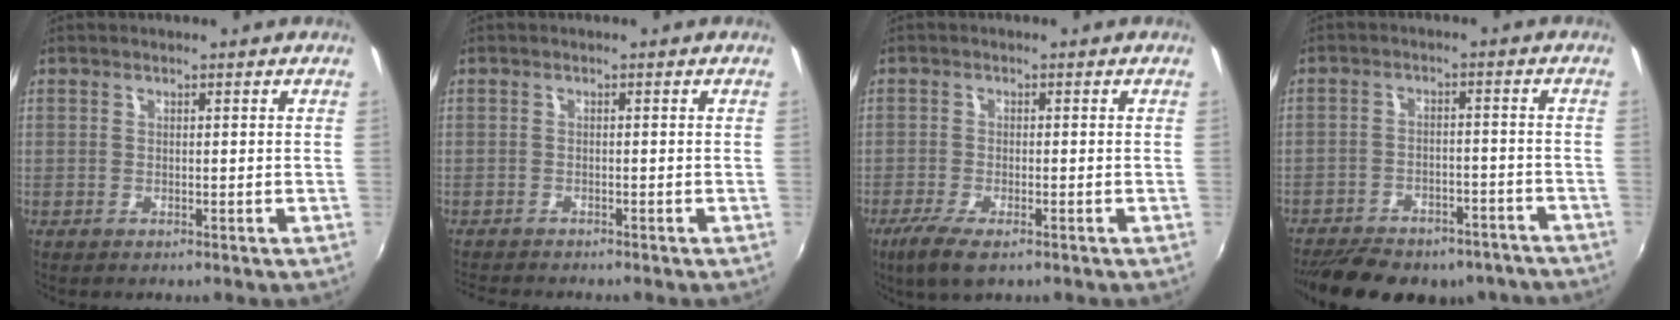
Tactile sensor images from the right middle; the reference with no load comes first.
{"total": 3.6, "force": [-3.4, 0.2, 1.2], "torque": [-0.034, -0.019, -0.063]}
{"total": 5.9, "force": [-3.7, 1.5, 4.3], "torque": [-0.101, -0.023, -0.069]}
{"total": 21.2, "force": [-17.3, 8.4, 8.9], "torque": [-0.186, -0.007, -0.223]}